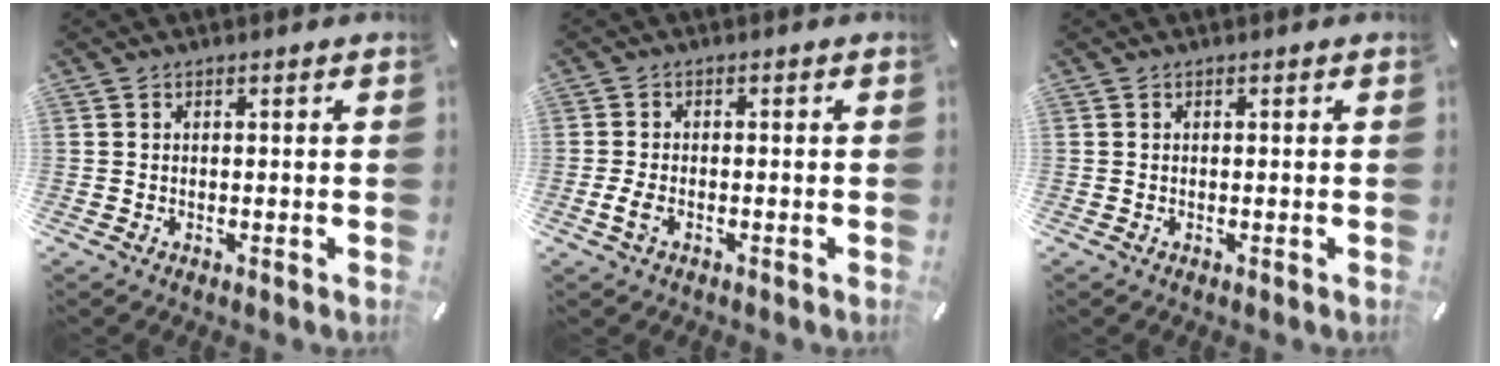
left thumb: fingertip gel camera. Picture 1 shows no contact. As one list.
[{"total": 3.5, "force": [-1.5, 1.8, 2.6], "torque": [-0.062, -0.001, -0.030]}, {"total": 0.0}]